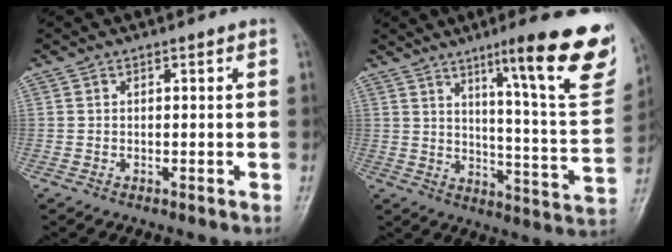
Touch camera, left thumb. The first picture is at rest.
{"total": 22.4, "force": [12.3, 3.3, 18.4], "torque": [-0.218, -0.053, 0.177]}